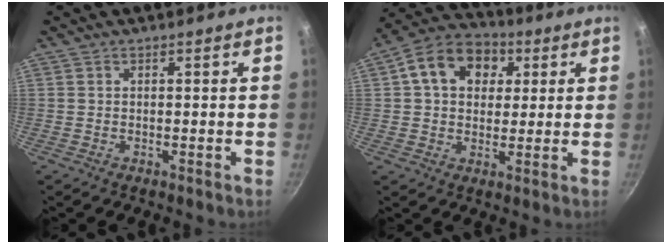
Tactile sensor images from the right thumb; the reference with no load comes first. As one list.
[{"total": 13.4, "force": [4.0, 10.1, 7.9], "torque": [-0.107, 0.017, 0.048]}]